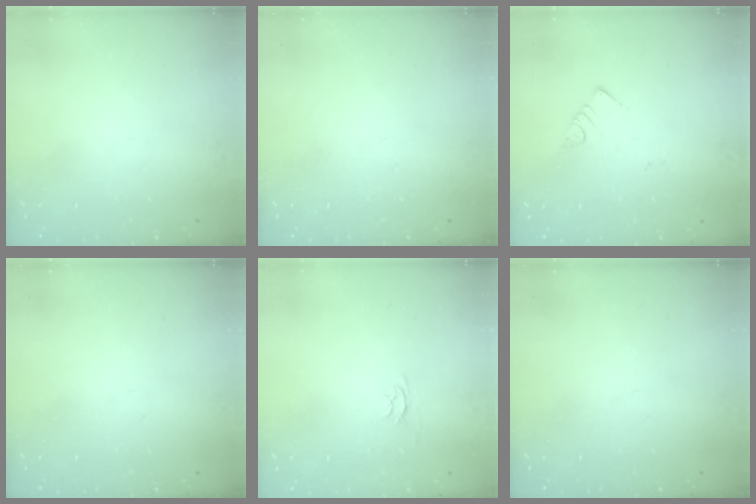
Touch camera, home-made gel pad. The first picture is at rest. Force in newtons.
{"total": 0.0}
{"total": 3.0, "press": 3.0, "slide": 0.2}
{"total": 0.0}
{"total": 2.4, "press": 2.4, "slide": 0.3}
{"total": 0.0}